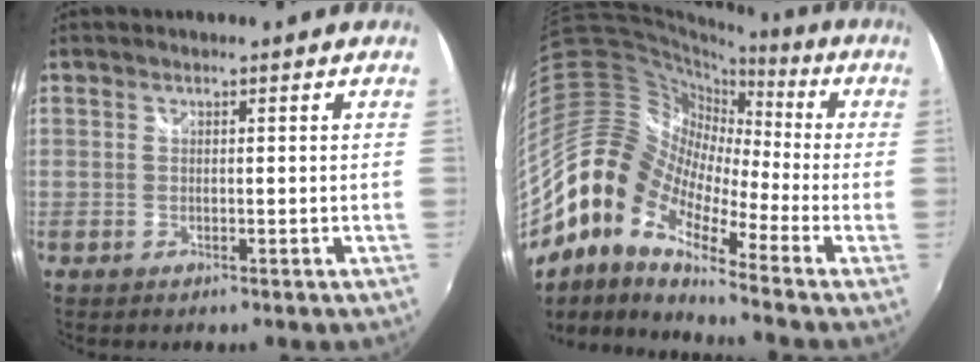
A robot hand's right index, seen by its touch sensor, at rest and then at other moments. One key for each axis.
{"total": 16.0, "fx": -8.5, "fy": 8.1, "fz": 10.8, "tx": -0.182, "ty": 0.004, "tz": -0.191}